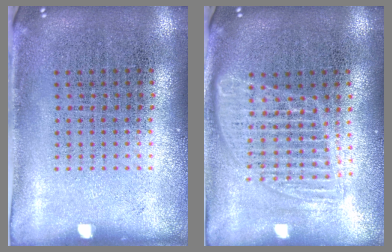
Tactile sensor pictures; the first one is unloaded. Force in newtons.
{"total": 1.6, "press": 1.4, "slide": 0.7}